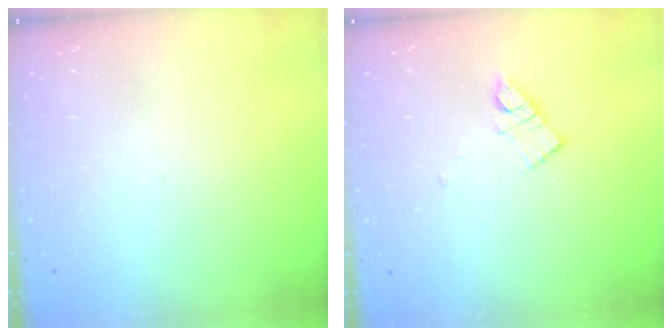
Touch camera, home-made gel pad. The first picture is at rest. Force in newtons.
{"total": 8.1, "press": 8.1, "slide": 0.4}